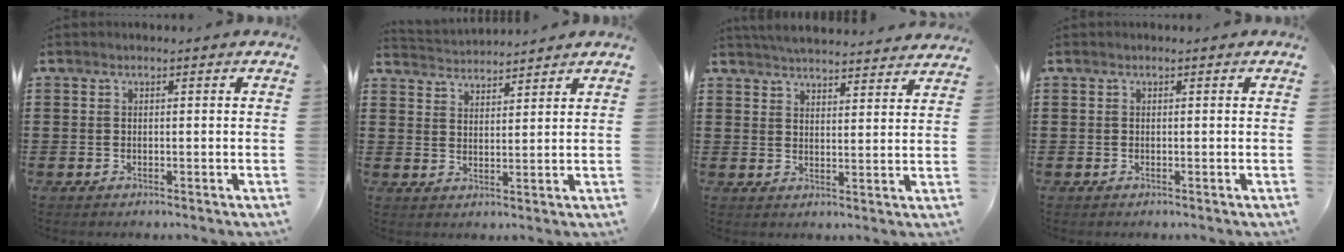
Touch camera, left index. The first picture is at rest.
{"total": 3.0, "force": [2.9, -0.3, -0.5], "torque": [-0.002, -0.015, 0.052]}
{"total": 4.5, "force": [4.4, -0.3, 0.6], "torque": [-0.025, -0.022, 0.080]}
{"total": 0.0}